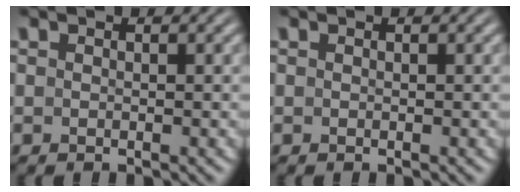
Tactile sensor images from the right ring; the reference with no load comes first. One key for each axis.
{"total": 0.0}